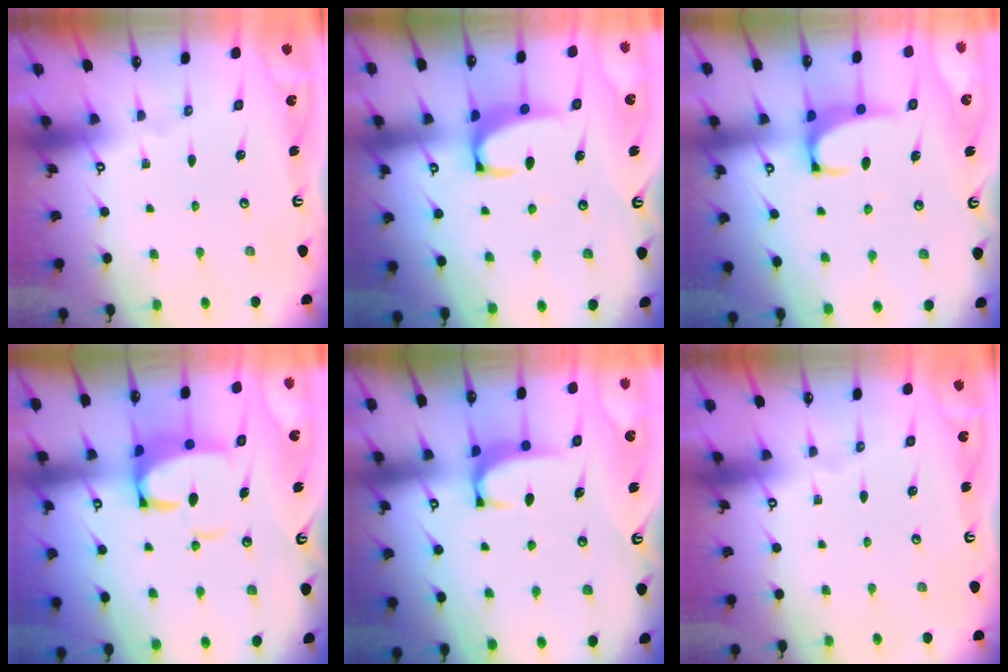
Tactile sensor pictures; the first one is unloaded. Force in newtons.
{"total": 3.5, "press": 3.4, "slide": 0.7}
{"total": 2.0, "press": 1.7, "slide": 1.0}
{"total": 7.3, "press": 7.2, "slide": 1.4}
{"total": 1.9, "press": 1.8, "slide": 0.5}
{"total": 0.0}